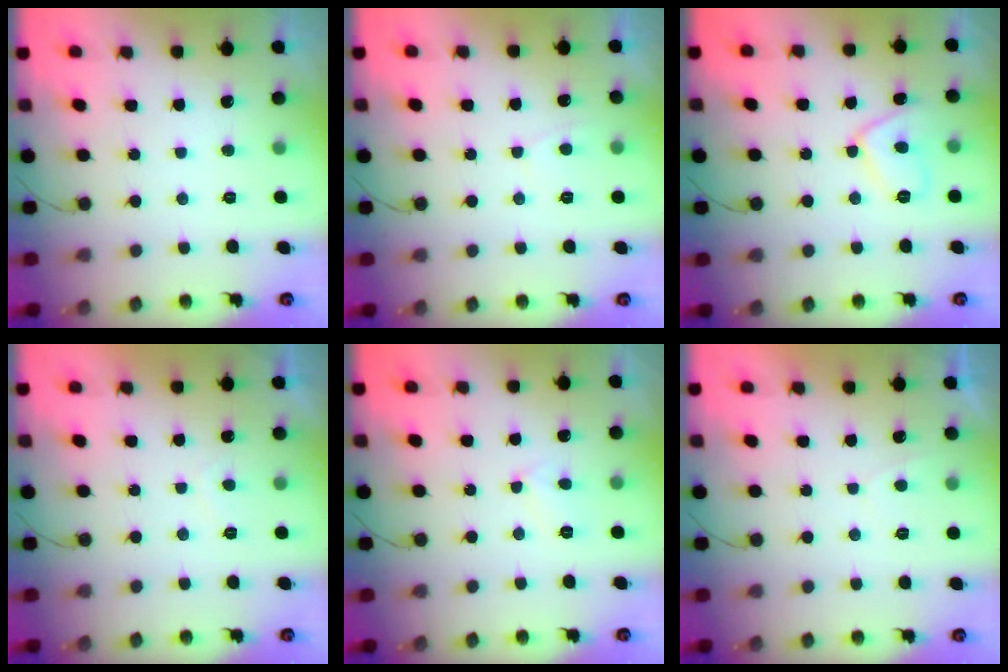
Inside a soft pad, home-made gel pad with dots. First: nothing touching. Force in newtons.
{"total": 2.7, "press": 2.7, "slide": 0.3}
{"total": 8.2, "press": 8.2, "slide": 0.7}
{"total": 0.9, "press": 0.7, "slide": 0.5}
{"total": 2.8, "press": 2.8, "slide": 0.2}
{"total": 0.8, "press": 0.5, "slide": 0.6}